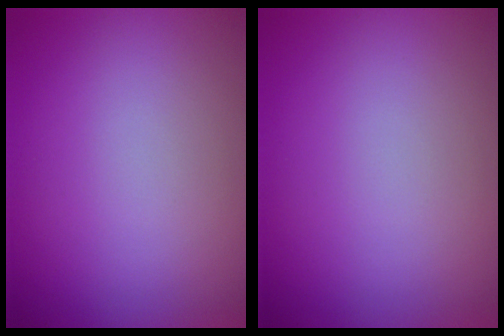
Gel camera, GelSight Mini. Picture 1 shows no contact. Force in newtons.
{"total": 0.0}